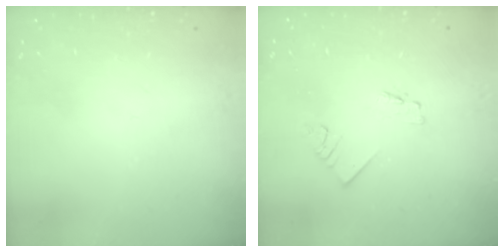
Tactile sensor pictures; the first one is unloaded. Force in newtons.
{"total": 1.8, "press": 1.7, "slide": 0.2}